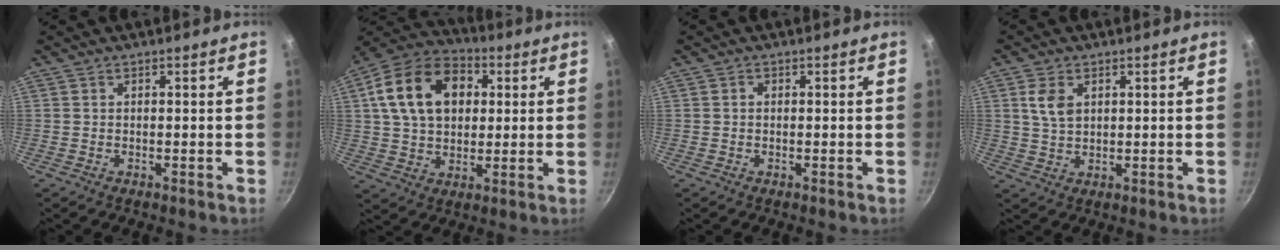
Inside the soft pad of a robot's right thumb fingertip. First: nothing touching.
{"total": 18.2, "force": [4.5, 12.7, 12.1], "torque": [-0.188, 0.017, 0.065]}
{"total": 0.6, "force": [0.1, 0.5, 0.3], "torque": [-0.004, 0.005, 0.000]}
{"total": 5.0, "force": [1.7, 3.2, 3.4], "torque": [-0.058, -0.005, 0.034]}